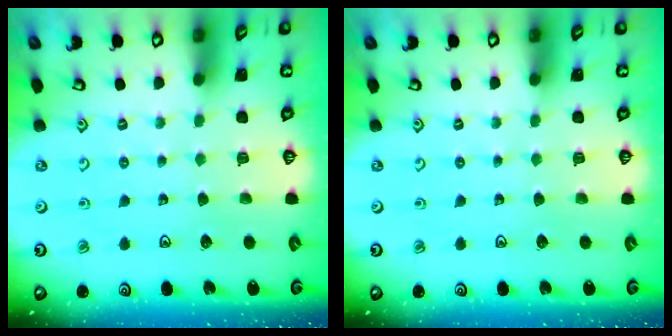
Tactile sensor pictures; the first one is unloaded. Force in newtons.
{"total": 0.0}